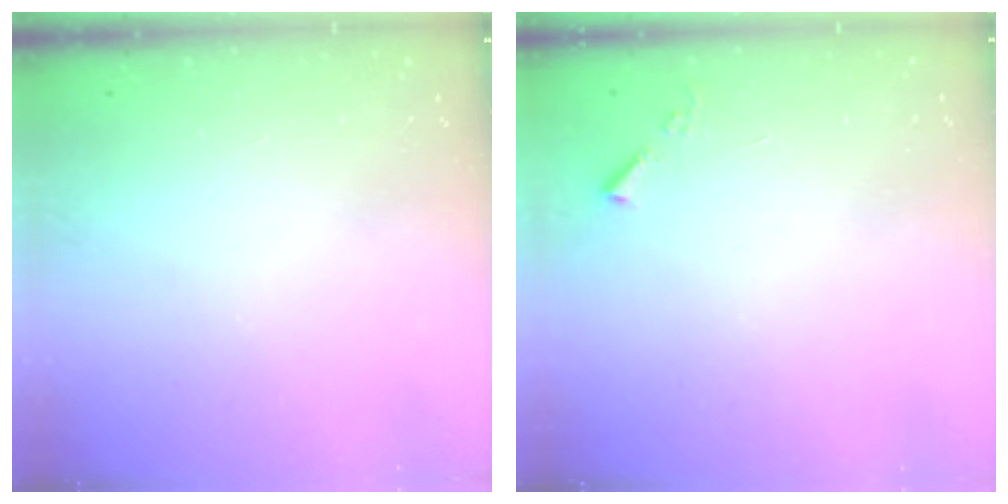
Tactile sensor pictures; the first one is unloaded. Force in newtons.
{"total": 3.2, "press": 3.2, "slide": 0.5}